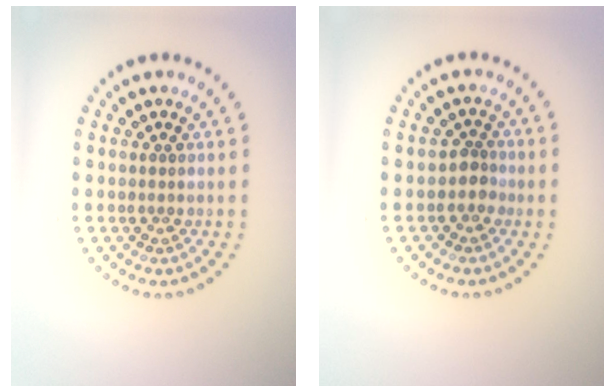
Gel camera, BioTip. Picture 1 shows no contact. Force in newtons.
{"total": 1.4, "press": 1.1, "slide": 0.9}